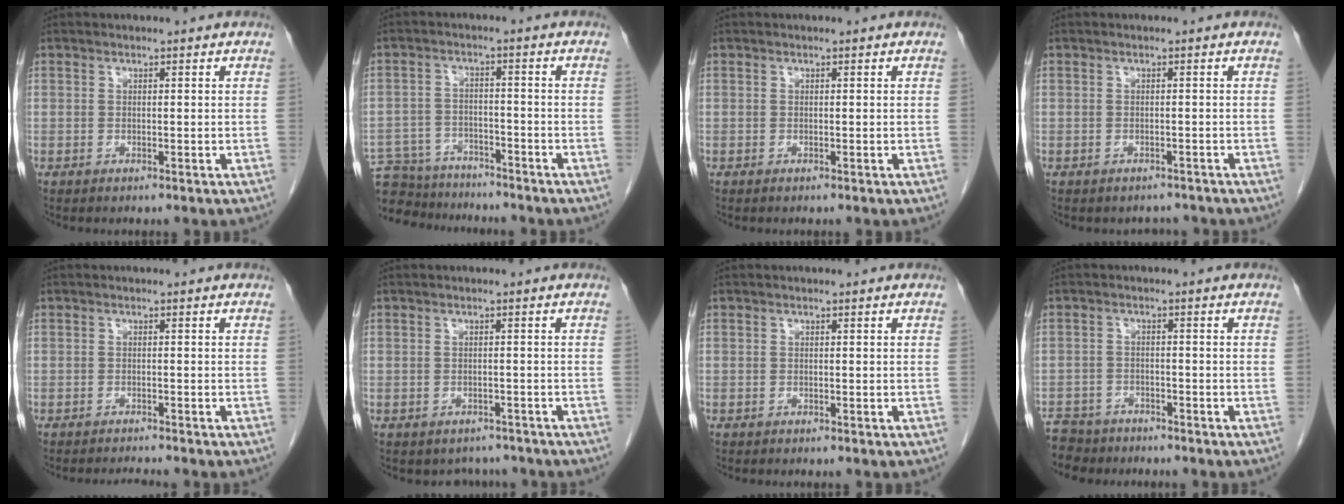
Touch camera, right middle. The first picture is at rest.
{"total": 11.9, "force": [-11.0, 4.2, 2.3], "torque": [-0.050, 0.010, -0.165]}
{"total": 0.0}
{"total": 1.9, "force": [-1.7, 0.9, -0.1], "torque": [0.000, 0.001, -0.025]}
{"total": 1.7, "force": [-1.6, -0.5, 0.0], "torque": [-0.003, -0.010, -0.025]}
{"total": 3.5, "force": [-3.0, 1.8, -0.1], "torque": [0.004, 0.009, -0.039]}
{"total": 0.0}
{"total": 6.0, "force": [-5.3, 2.9, 0.2], "torque": [-0.007, -0.006, -0.090]}